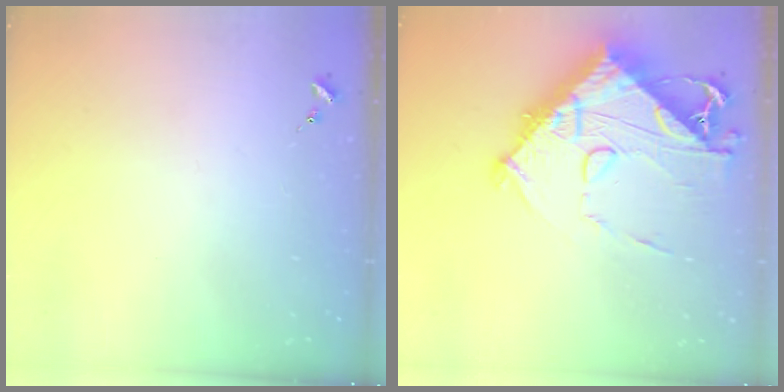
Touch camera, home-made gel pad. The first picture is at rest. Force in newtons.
{"total": 19.0, "press": 18.9, "slide": 1.8}